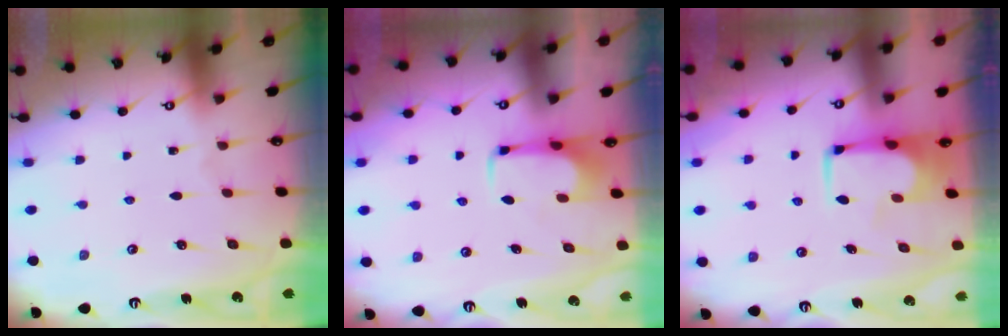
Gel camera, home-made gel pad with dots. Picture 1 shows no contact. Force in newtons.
{"total": 1.8, "press": 1.8, "slide": 0.1}
{"total": 1.9, "press": 1.9, "slide": 0.2}